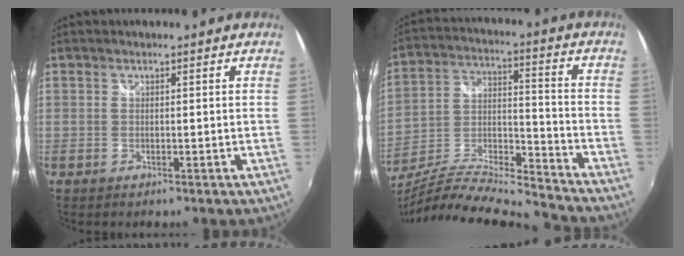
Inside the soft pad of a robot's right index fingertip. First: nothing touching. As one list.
[{"total": 18.0, "force": [-16.2, 1.6, 7.8], "torque": [-0.154, -0.014, -0.283]}]